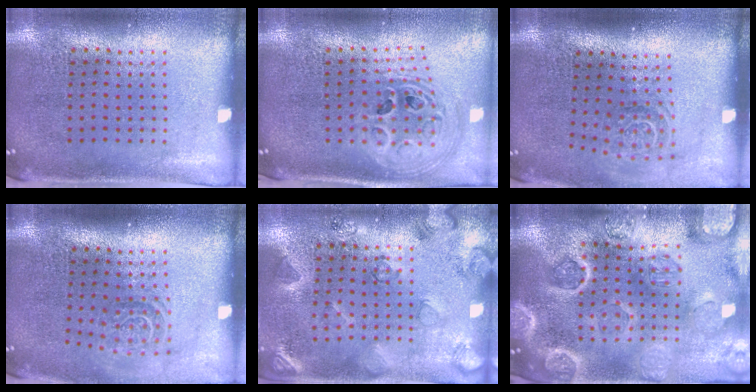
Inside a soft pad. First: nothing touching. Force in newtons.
{"total": 2.5, "press": 1.8, "slide": 1.7}
{"total": 1.6, "press": 1.1, "slide": 1.1}
{"total": 1.5, "press": 1.1, "slide": 1.0}
{"total": 2.2, "press": 2.1, "slide": 0.7}
{"total": 4.8, "press": 4.2, "slide": 2.3}